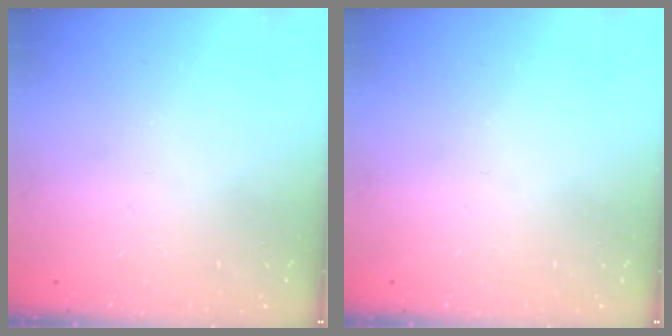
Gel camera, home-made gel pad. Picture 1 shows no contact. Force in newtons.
{"total": 0.0}